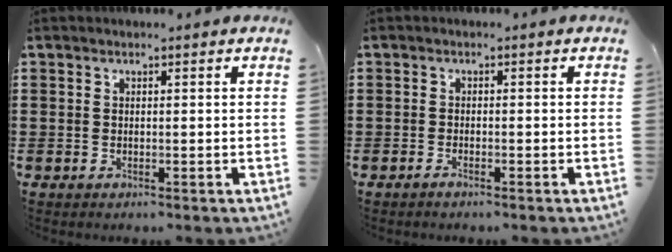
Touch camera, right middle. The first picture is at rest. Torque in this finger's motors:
{"motor_torque": [0.88, 1.08, -0.03, -0.01]}